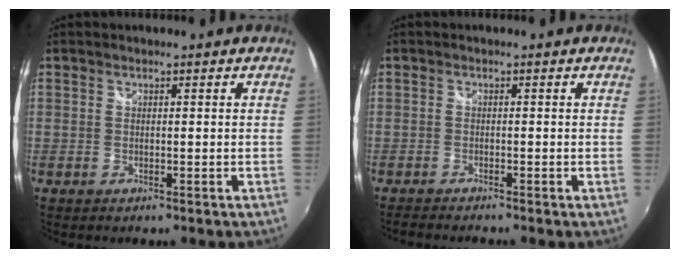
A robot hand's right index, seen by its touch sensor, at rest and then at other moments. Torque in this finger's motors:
{"motor_torque": [0.04, -0.03, -0.07, -0.01]}